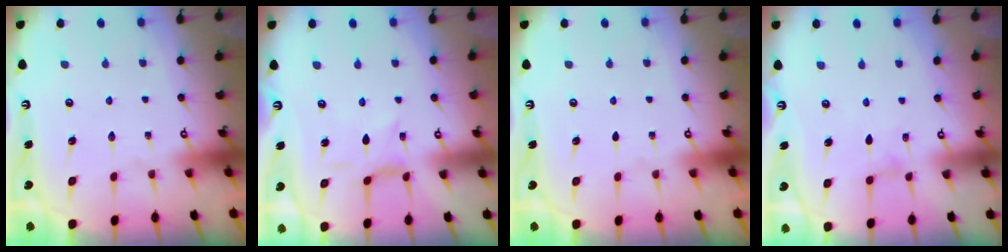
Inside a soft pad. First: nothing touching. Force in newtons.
{"total": 1.2, "press": 1.2, "slide": 0.2}
{"total": 0.0}
{"total": 0.7, "press": 0.7, "slide": 0.2}